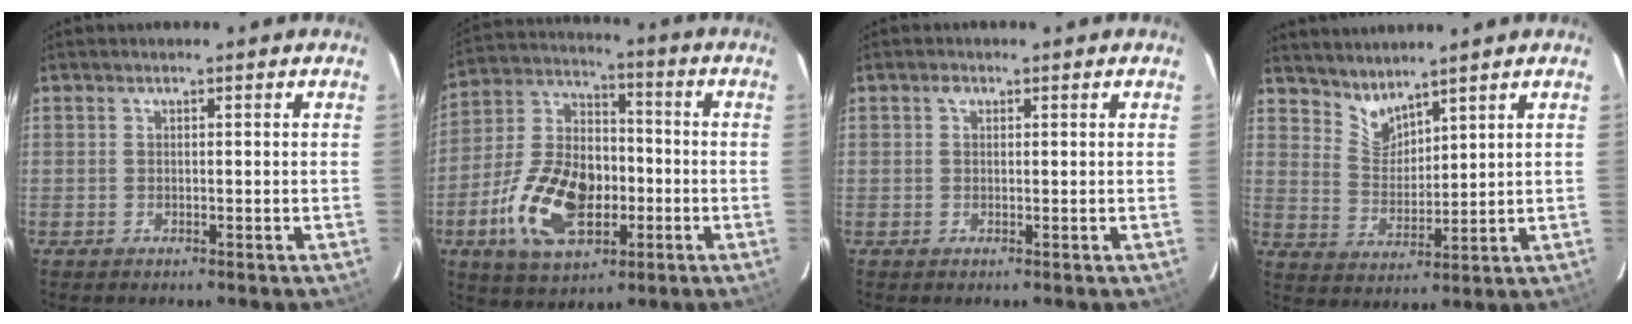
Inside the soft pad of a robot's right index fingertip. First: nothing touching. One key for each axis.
{"total": 17.9, "fx": -5.8, "fy": 10.7, "fz": 13.1, "tx": -0.279, "ty": 0.010, "tz": -0.094}
{"total": 1.1, "fx": 0.4, "fy": 0.9, "fz": 0.5, "tx": -0.008, "ty": 0.006, "tz": 0.005}
{"total": 5.4, "fx": 5.0, "fy": 1.5, "fz": 1.6, "tx": -0.024, "ty": -0.005, "tz": 0.102}